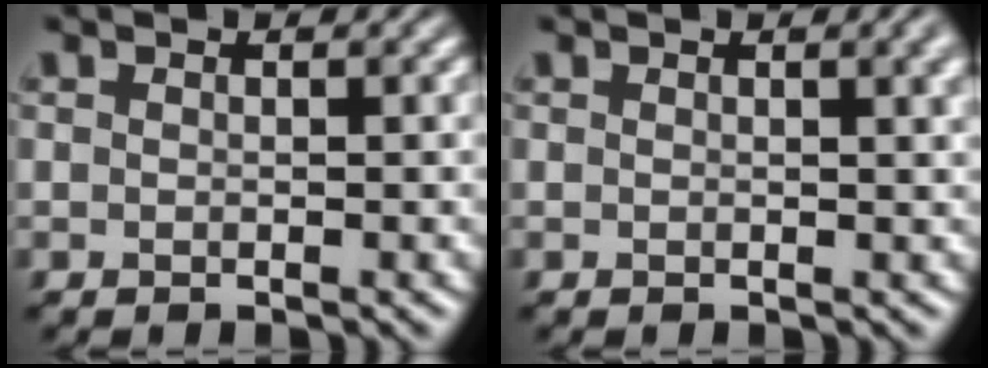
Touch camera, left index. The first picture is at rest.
{"total": 2.6, "force": [1.2, 0.9, 2.1], "torque": [-0.015, 0.007, 0.015]}